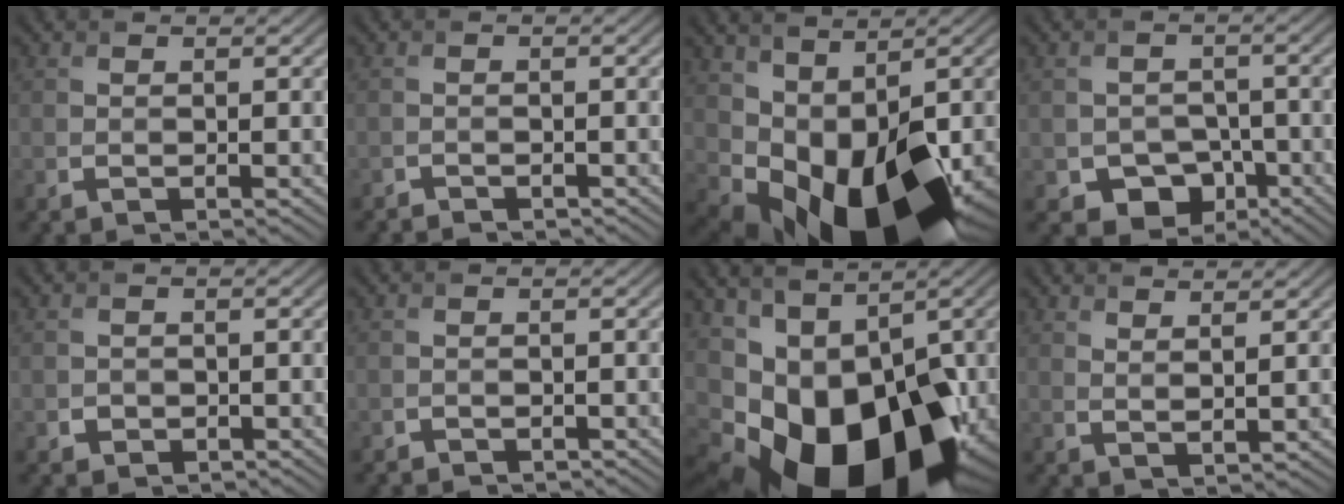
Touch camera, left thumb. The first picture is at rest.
{"total": 1.2, "force": [-1.0, -0.2, -0.6], "torque": [0.014, 0.000, -0.021]}
{"total": 14.3, "force": [-1.6, 8.2, 11.6], "torque": [-0.207, -0.034, 0.000]}
{"total": 5.3, "force": [-2.9, 4.1, 1.7], "torque": [-0.030, -0.011, -0.052]}
{"total": 1.0, "force": [-0.6, 0.6, -0.5], "torque": [0.012, -0.005, -0.013]}
{"total": 0.9, "force": [-0.7, -0.1, -0.6], "torque": [0.011, -0.002, -0.013]}
{"total": 17.0, "force": [-3.9, 11.5, 11.8], "torque": [-0.198, -0.029, -0.031]}
{"total": 2.7, "force": [2.4, 0.2, 1.2], "torque": [-0.010, -0.009, 0.043]}